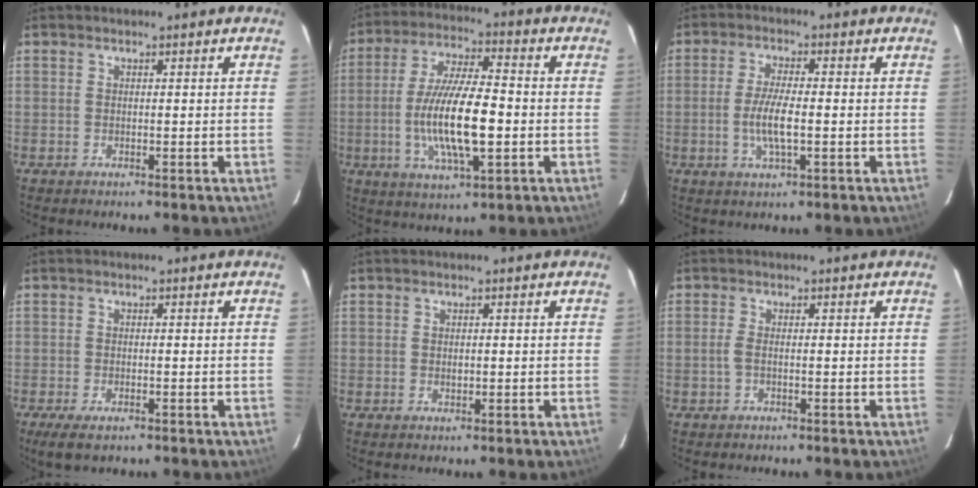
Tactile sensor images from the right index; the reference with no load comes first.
{"total": 14.7, "force": [-2.6, 3.9, 13.9], "torque": [-0.271, -0.010, -0.045]}
{"total": 6.0, "force": [-1.1, 1.4, 5.7], "torque": [-0.114, -0.006, -0.021]}
{"total": 4.2, "force": [-2.6, 1.5, 2.9], "torque": [-0.064, -0.015, -0.045]}
{"total": 0.9, "force": [0.1, 0.8, 0.4], "torque": [-0.005, 0.000, 0.004]}
{"total": 1.5, "force": [-0.3, 0.3, 1.4], "torque": [-0.031, 0.000, -0.008]}